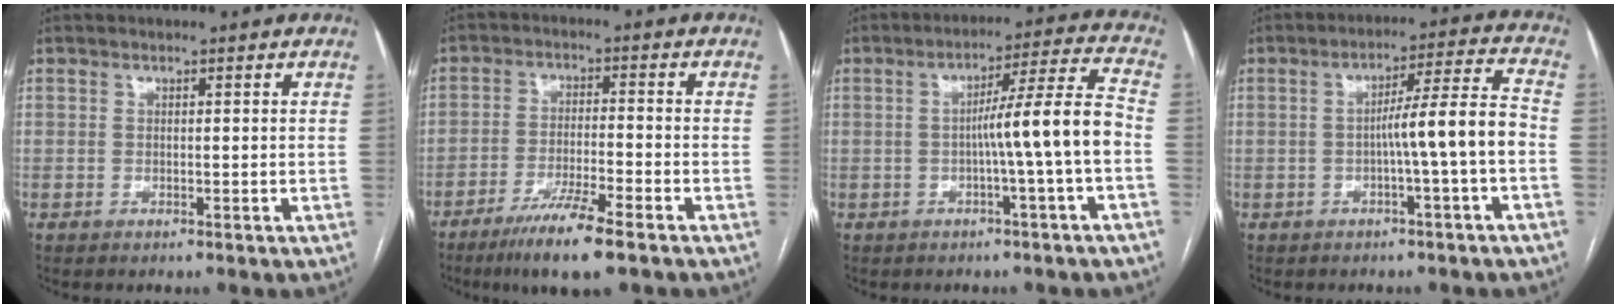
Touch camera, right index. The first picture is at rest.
{"total": 8.9, "force": [-6.0, 0.2, 6.5], "torque": [-0.120, -0.023, -0.107]}
{"total": 9.3, "force": [-2.0, -1.5, 8.9], "torque": [-0.136, 0.021, -0.028]}
{"total": 8.1, "force": [-2.0, -1.0, 7.8], "torque": [-0.119, 0.022, -0.026]}